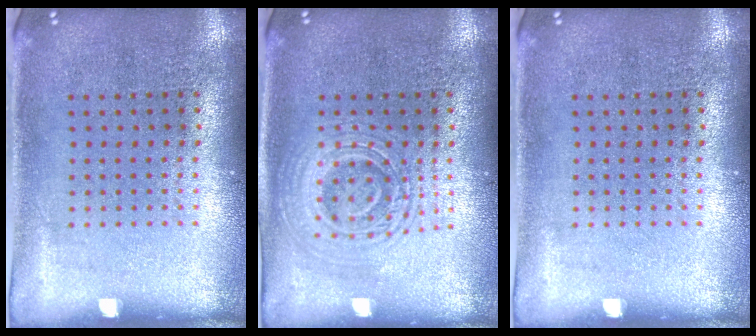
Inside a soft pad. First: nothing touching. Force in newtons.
{"total": 2.8, "press": 2.8, "slide": 0.6}
{"total": 0.0}